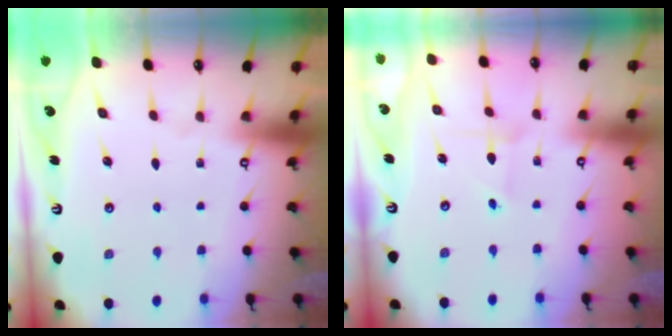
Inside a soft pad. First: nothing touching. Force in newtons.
{"total": 1.8, "press": 1.8, "slide": 0.1}